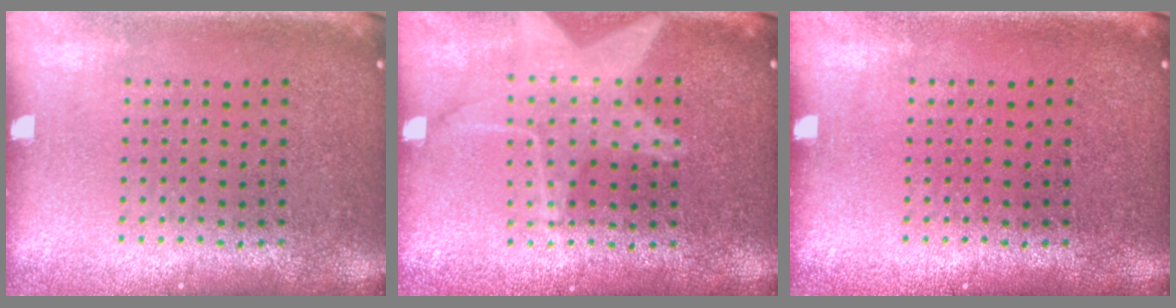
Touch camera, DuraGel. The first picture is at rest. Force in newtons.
{"total": 1.6, "press": 1.6, "slide": 0.2}
{"total": 0.0}